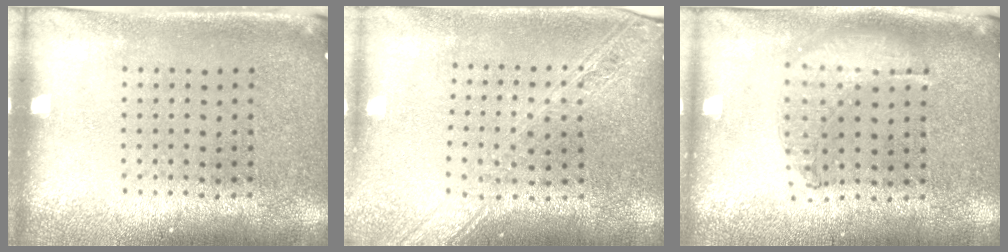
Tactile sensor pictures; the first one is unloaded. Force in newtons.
{"total": 2.3, "press": 1.9, "slide": 1.3}
{"total": 0.9, "press": 0.9, "slide": 0.2}